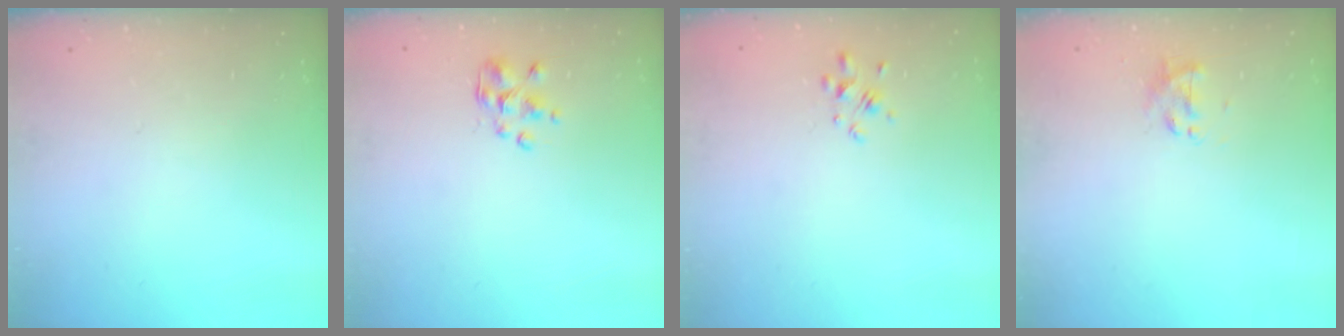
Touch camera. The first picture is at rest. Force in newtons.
{"total": 2.3, "press": 2.1, "slide": 0.8}
{"total": 2.2, "press": 2.0, "slide": 1.0}
{"total": 2.3, "press": 2.2, "slide": 0.7}